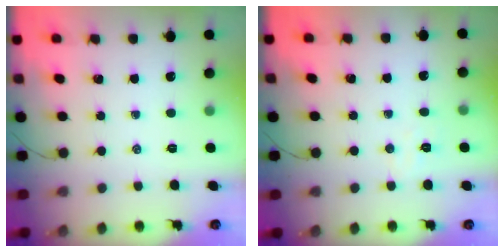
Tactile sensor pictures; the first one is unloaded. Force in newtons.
{"total": 3.2, "press": 3.1, "slide": 0.8}